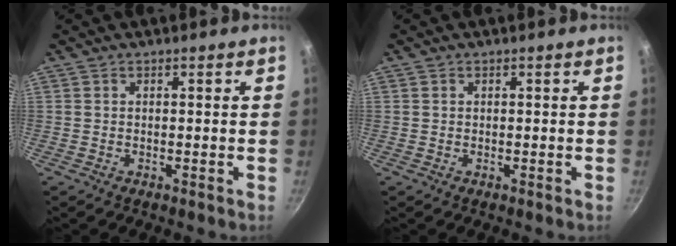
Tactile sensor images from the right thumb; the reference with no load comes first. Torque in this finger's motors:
{"motor_torque": [-0.41, 0.11, -0.35, 0.20, -0.02]}